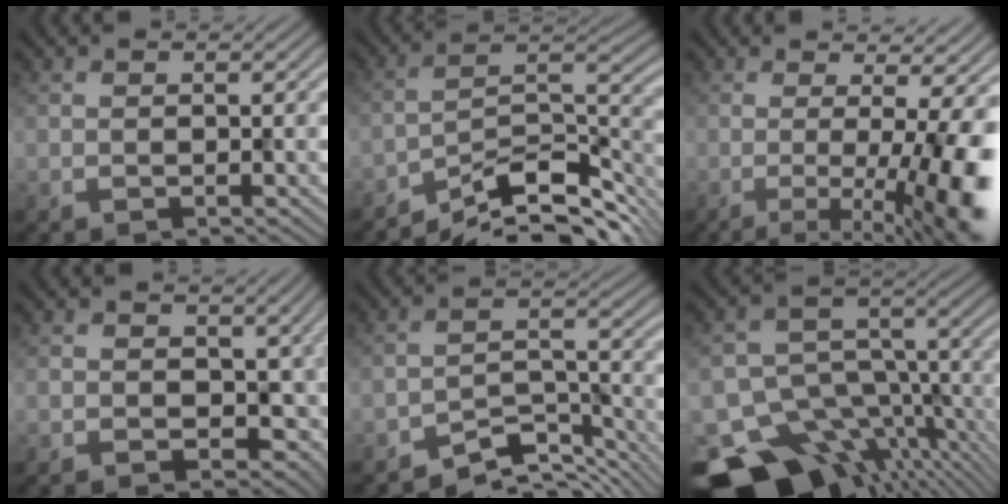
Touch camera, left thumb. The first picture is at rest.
{"total": 12.7, "force": [-10.1, 3.2, 7.1], "torque": [-0.119, -0.001, -0.169]}
{"total": 13.0, "force": [-2.1, 3.6, 12.3], "torque": [-0.140, -0.008, -0.025]}
{"total": 6.4, "force": [-0.1, 4.8, 4.3], "torque": [-0.076, -0.017, -0.004]}
{"total": 7.3, "force": [-6.4, 2.2, 2.6], "torque": [-0.034, 0.001, -0.115]}
{"total": 16.4, "force": [-9.9, 9.9, 8.6], "torque": [-0.164, -0.032, -0.141]}